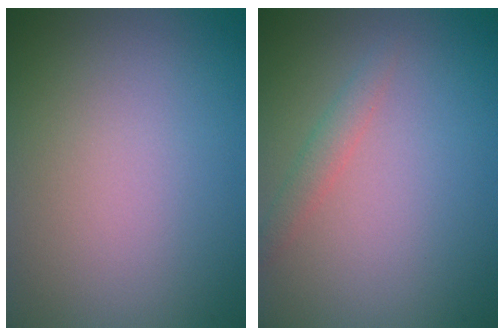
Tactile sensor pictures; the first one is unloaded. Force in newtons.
{"total": 1.3, "press": 1.3, "slide": 0.1}